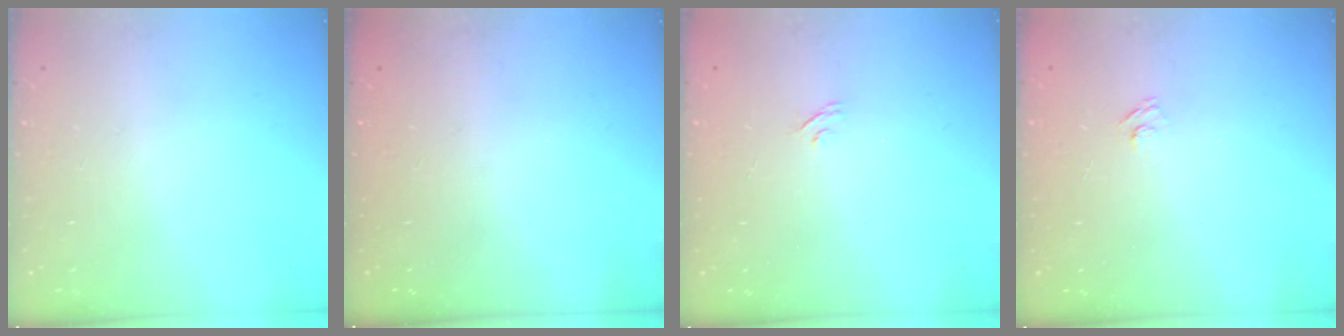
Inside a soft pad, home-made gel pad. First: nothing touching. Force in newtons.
{"total": 2.3, "press": 2.2, "slide": 0.8}
{"total": 2.2, "press": 1.9, "slide": 1.1}
{"total": 2.7, "press": 2.5, "slide": 0.9}